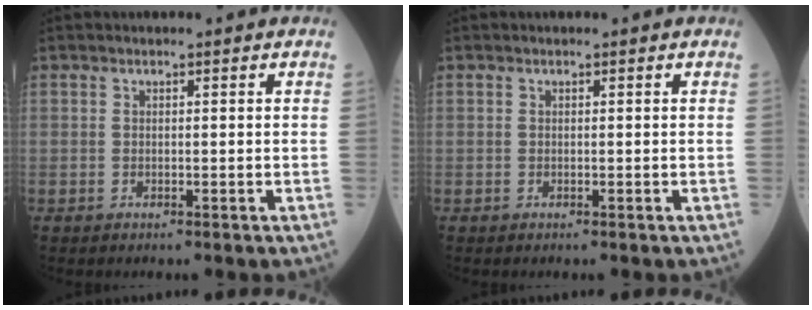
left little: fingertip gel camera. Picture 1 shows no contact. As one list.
[{"total": 0.0}]